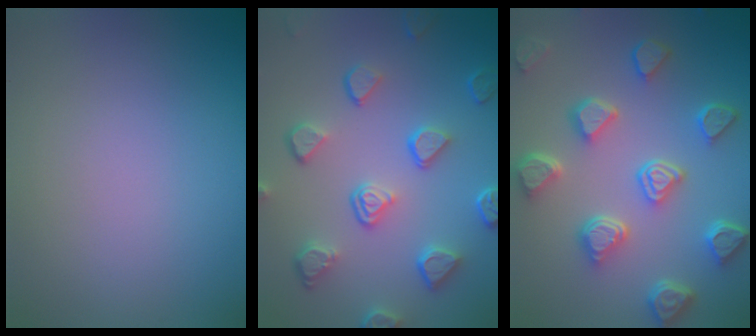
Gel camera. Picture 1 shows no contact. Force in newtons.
{"total": 5.2, "press": 4.2, "slide": 3.0}
{"total": 6.5, "press": 5.3, "slide": 3.9}